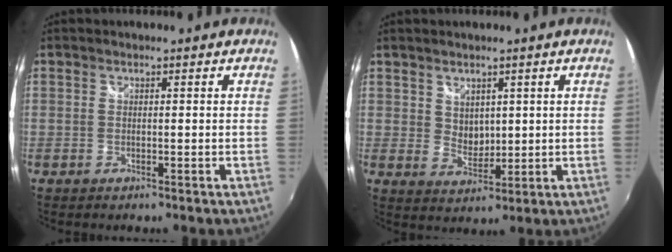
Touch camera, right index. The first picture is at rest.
{"total": 3.8, "force": [1.9, 2.9, 1.7], "torque": [-0.020, -0.003, 0.039]}